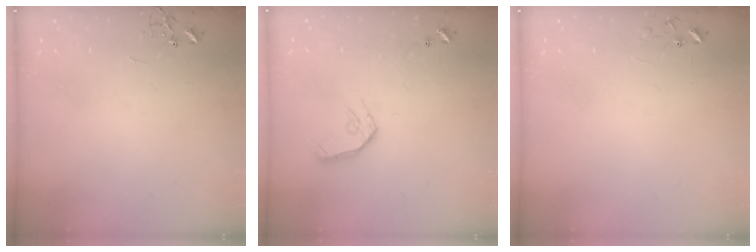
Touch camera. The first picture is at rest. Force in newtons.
{"total": 10.7, "press": 10.6, "slide": 1.0}
{"total": 6.4, "press": 6.4, "slide": 0.4}